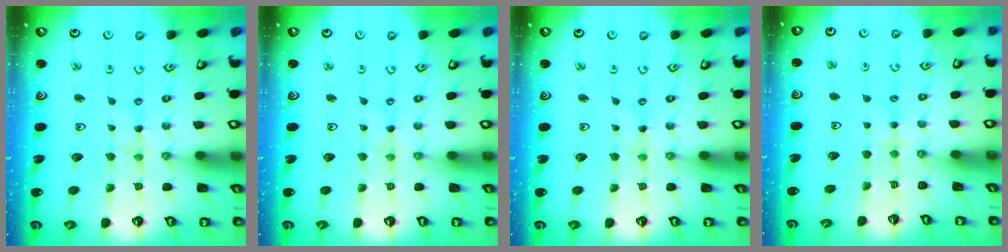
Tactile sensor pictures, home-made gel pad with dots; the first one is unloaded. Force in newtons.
{"total": 0.0}
{"total": 0.0}
{"total": 2.2, "press": 2.1, "slide": 0.4}